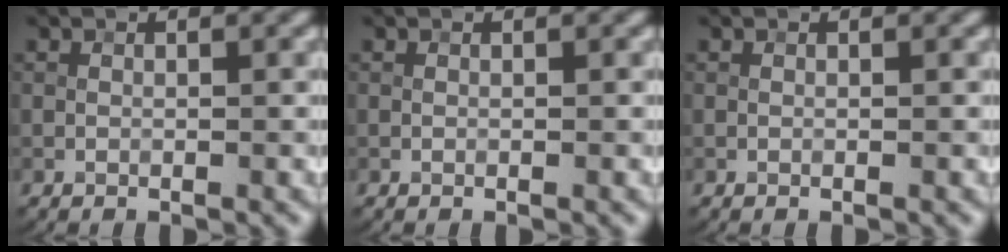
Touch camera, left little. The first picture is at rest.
{"total": 0.0}
{"total": 0.0}